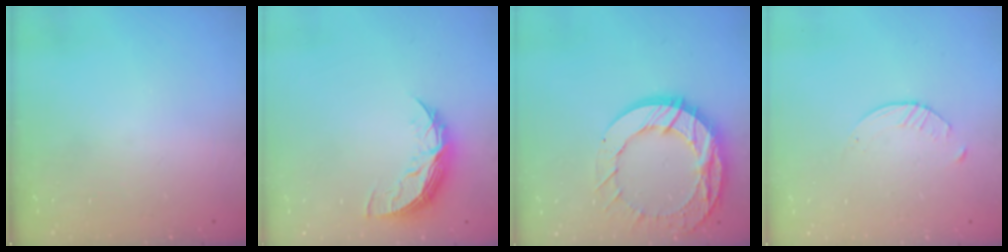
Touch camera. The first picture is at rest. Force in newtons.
{"total": 8.3, "press": 8.3, "slide": 0.7}
{"total": 16.4, "press": 16.4, "slide": 1.3}
{"total": 2.0, "press": 2.0, "slide": 0.3}